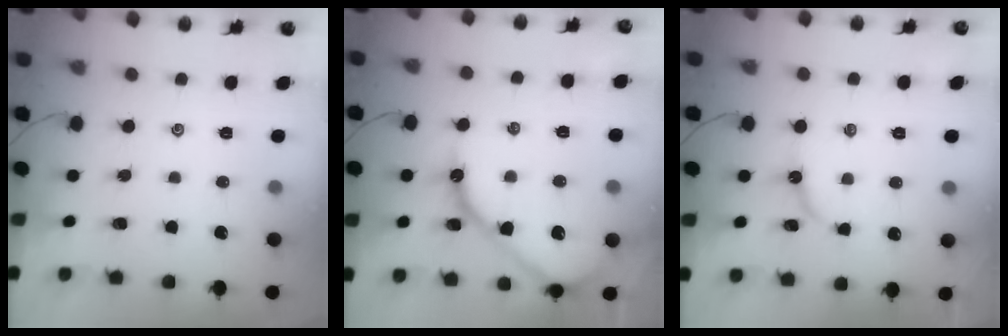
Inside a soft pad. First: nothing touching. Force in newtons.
{"total": 13.1, "press": 13.0, "slide": 1.3}
{"total": 5.9, "press": 5.8, "slide": 0.6}